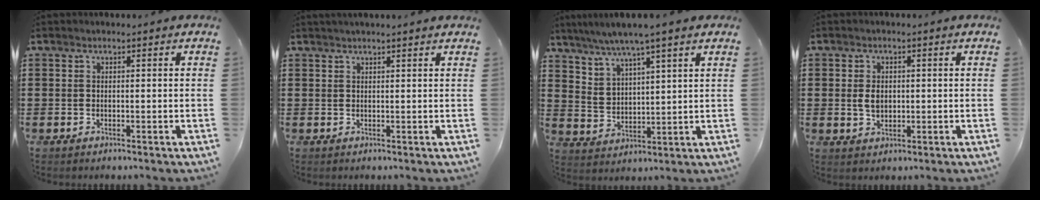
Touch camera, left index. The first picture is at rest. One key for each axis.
{"total": 1.2, "fx": 1.1, "fy": -0.1, "fz": 0.5, "tx": -0.010, "ty": -0.001, "tz": 0.021}
{"total": 4.6, "fx": 4.2, "fy": 0.3, "fz": 2.0, "tx": -0.052, "ty": -0.014, "tz": 0.073}
{"total": 2.9, "fx": 0.2, "fy": 2.0, "fz": 2.2, "tx": -0.053, "ty": 0.003, "tz": 0.001}